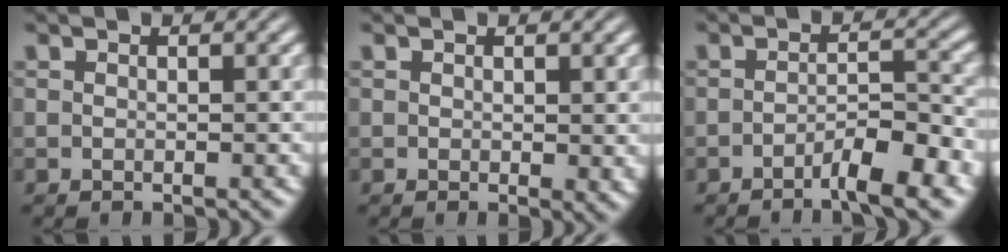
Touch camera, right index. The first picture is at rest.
{"total": 0.9, "force": [0.2, 0.2, 0.8], "torque": [-0.007, -0.008, 0.008]}
{"total": 3.7, "force": [-2.5, 0.1, 2.7], "torque": [-0.024, 0.000, -0.046]}